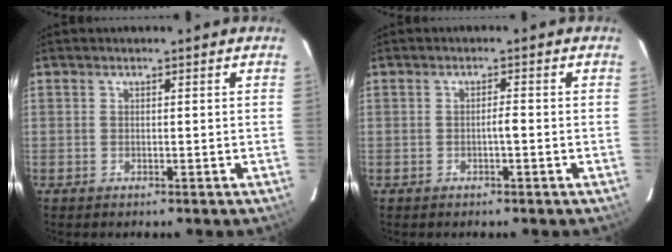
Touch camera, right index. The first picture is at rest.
{"total": 1.3, "force": [-0.5, 0.1, 1.2], "torque": [-0.018, 0.002, -0.009]}